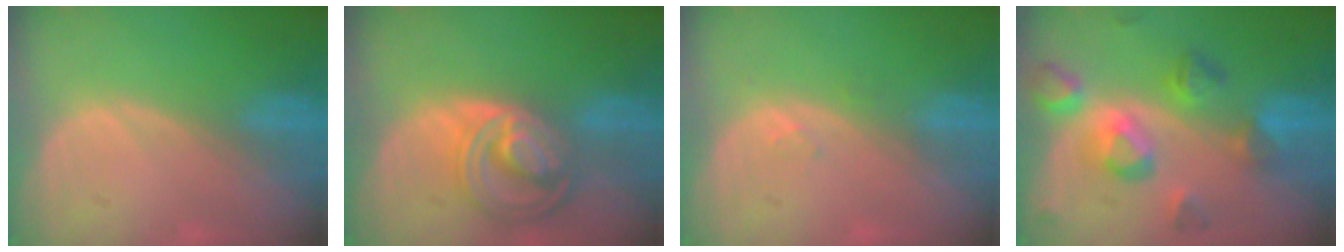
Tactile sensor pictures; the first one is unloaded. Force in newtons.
{"total": 8.6, "press": 7.4, "slide": 4.4}
{"total": 1.1, "press": 1.0, "slide": 0.4}
{"total": 8.4, "press": 8.4, "slide": 0.3}